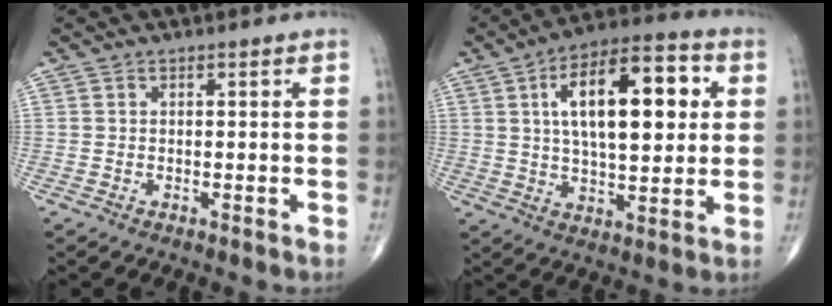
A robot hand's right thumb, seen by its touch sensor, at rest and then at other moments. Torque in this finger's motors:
{"motor_torque": [1.19, 3.46, 1.83, 0.46, 0.33]}